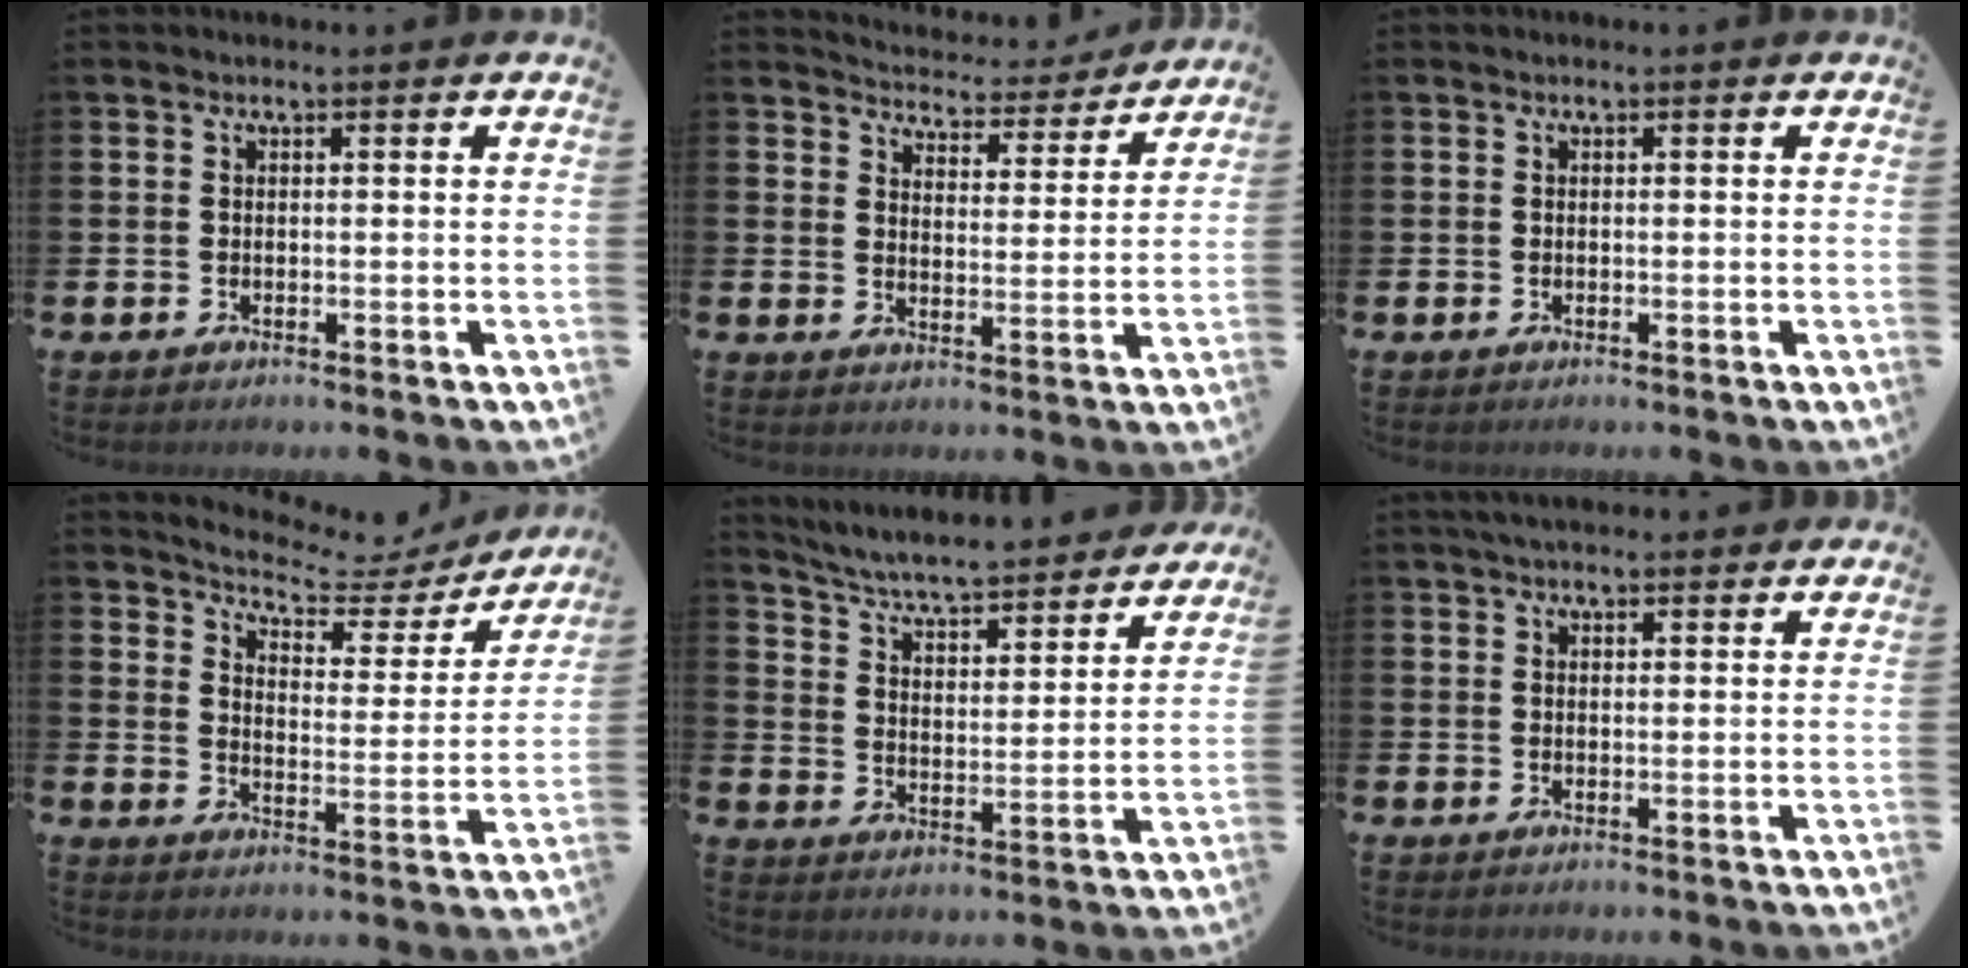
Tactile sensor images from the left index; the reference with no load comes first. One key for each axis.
{"total": 4.7, "fx": 4.6, "fy": 0.7, "fz": -0.1, "tx": -0.003, "ty": -0.047, "tz": 0.075}
{"total": 0.0}
{"total": 5.6, "fx": 5.2, "fy": 1.6, "fz": 1.3, "tx": -0.044, "ty": -0.046, "tz": 0.080}
{"total": 6.5, "fx": 6.3, "fy": 0.3, "fz": 1.8, "tx": -0.064, "ty": -0.051, "tz": 0.105}
{"total": 2.5, "fx": 2.3, "fy": 0.6, "fz": 0.9, "tx": -0.018, "ty": -0.001, "tz": 0.040}